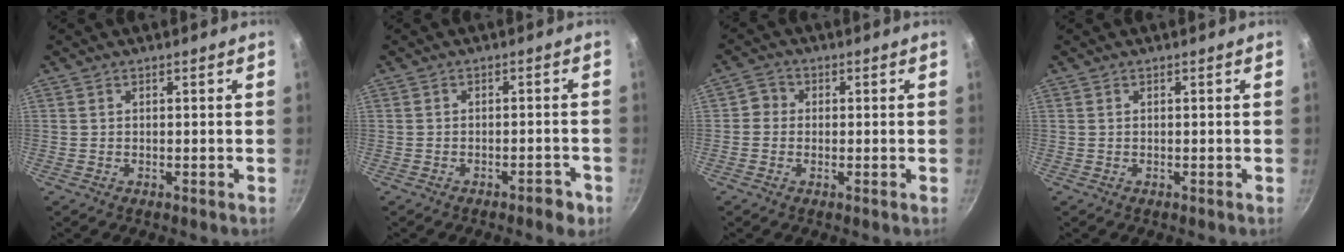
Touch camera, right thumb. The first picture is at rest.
{"total": 2.8, "force": [-1.5, 1.0, 2.2], "torque": [-0.028, 0.004, -0.021]}
{"total": 2.9, "force": [-0.1, 2.7, 1.2], "torque": [-0.006, 0.007, -0.011]}
{"total": 0.0}